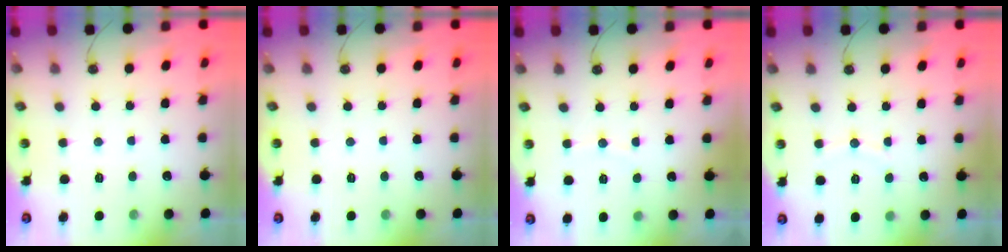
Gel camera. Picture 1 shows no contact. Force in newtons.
{"total": 0.0}
{"total": 4.0, "press": 4.0, "slide": 0.5}
{"total": 4.7, "press": 4.7, "slide": 0.5}